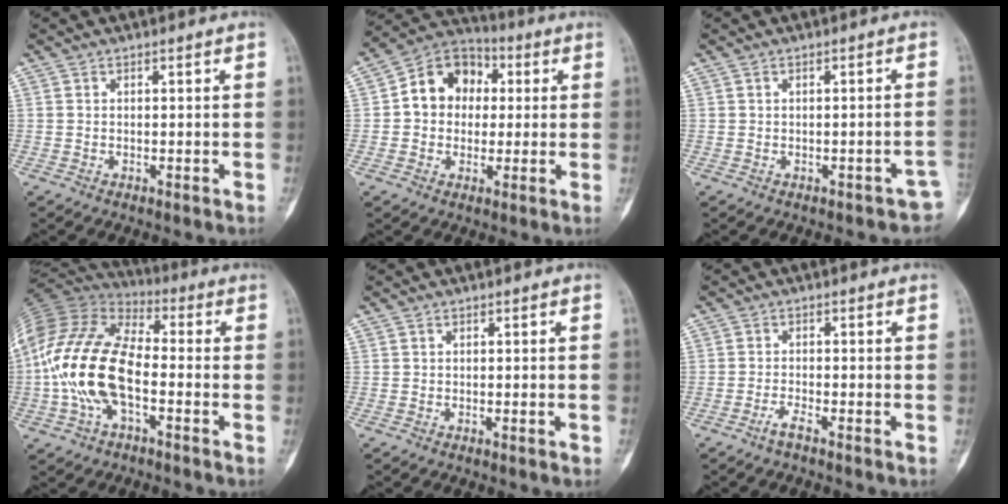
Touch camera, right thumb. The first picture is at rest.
{"total": 11.8, "force": [1.5, 9.8, 6.5], "torque": [-0.067, 0.023, 0.012]}
{"total": 2.5, "force": [-1.2, 1.3, 1.8], "torque": [-0.007, 0.021, -0.011]}
{"total": 19.2, "force": [-3.4, 10.2, 15.9], "torque": [-0.329, 0.033, -0.068]}
{"total": 1.0, "force": [-0.2, 0.3, 0.9], "torque": [-0.010, 0.001, 0.000]}
{"total": 1.8, "force": [-1.4, 0.0, 1.2], "torque": [-0.031, 0.002, -0.031]}